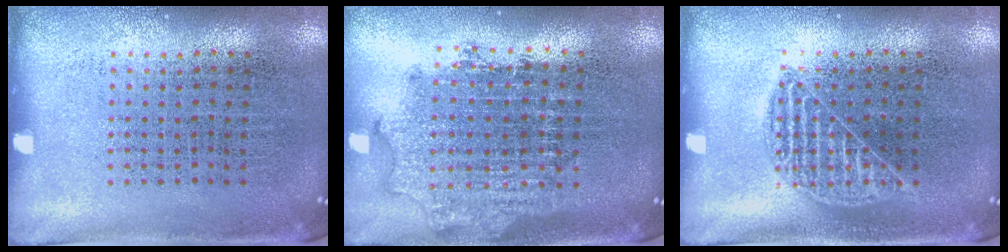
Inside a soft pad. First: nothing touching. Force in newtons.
{"total": 1.8, "press": 1.4, "slide": 1.1}
{"total": 1.5, "press": 1.5, "slide": 0.3}